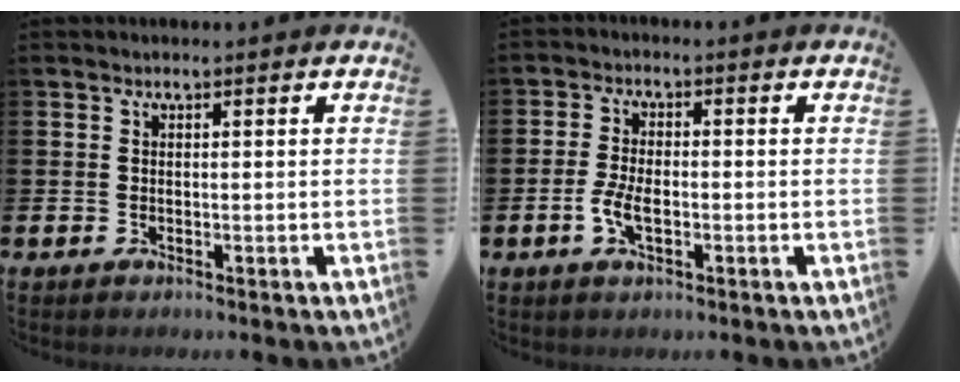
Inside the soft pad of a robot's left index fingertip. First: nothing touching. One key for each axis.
{"total": 3.9, "fx": -1.0, "fy": 2.0, "fz": 3.3, "tx": -0.061, "ty": 0.002, "tz": -0.019}